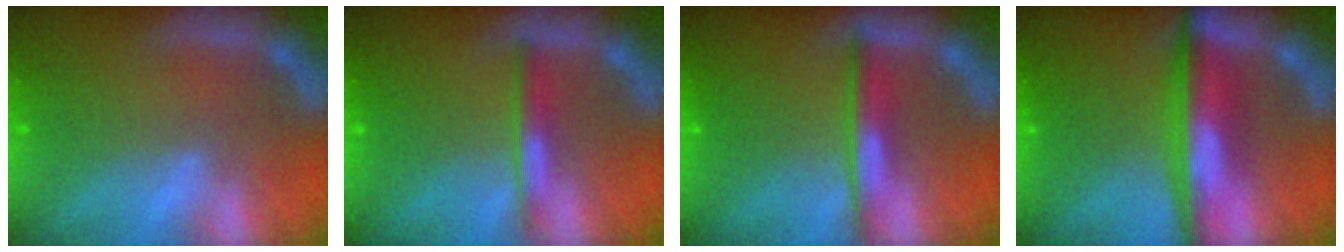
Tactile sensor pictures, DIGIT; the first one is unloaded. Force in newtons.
{"total": 2.5}
{"total": 3.4}
{"total": 7.1}